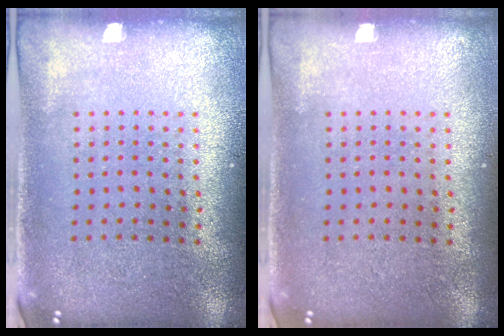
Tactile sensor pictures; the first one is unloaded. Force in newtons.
{"total": 0.0}